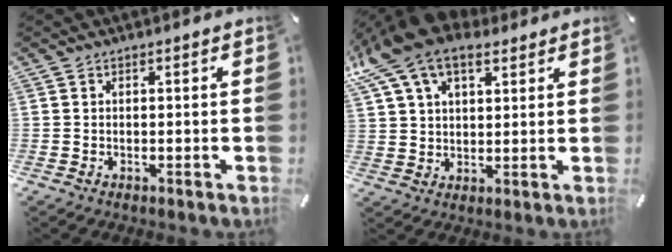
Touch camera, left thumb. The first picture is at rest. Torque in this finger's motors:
{"motor_torque": [2.95, 2.06, 1.80, -0.97, 0.63]}